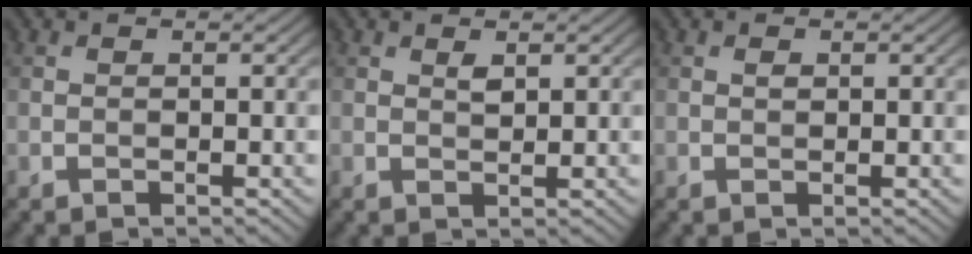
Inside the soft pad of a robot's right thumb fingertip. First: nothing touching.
{"total": 1.2, "force": [0.7, 0.5, 0.9], "torque": [-0.021, -0.004, 0.014]}
{"total": 0.6, "force": [0.2, 0.4, 0.4], "torque": [-0.007, 0.000, 0.004]}